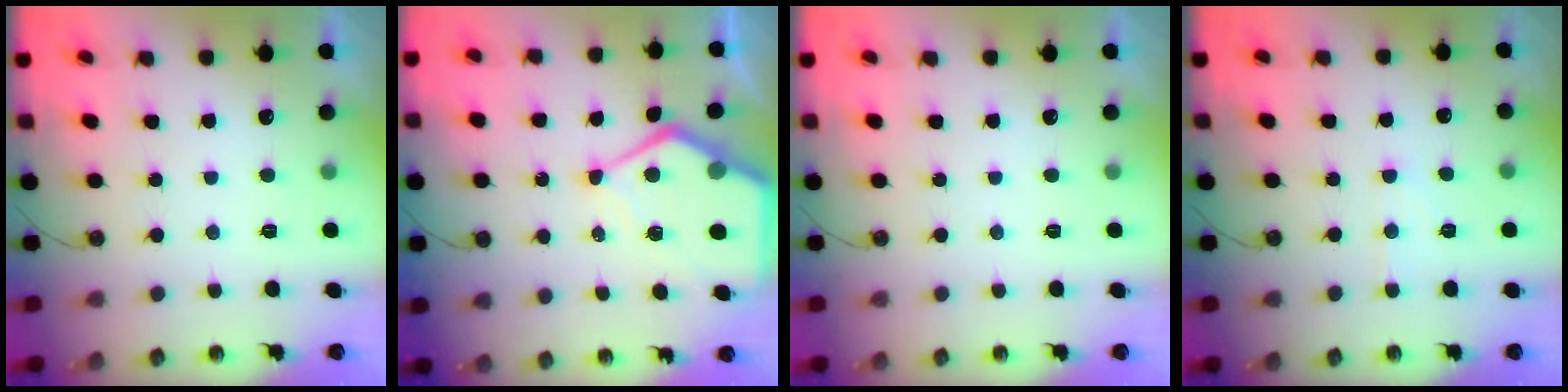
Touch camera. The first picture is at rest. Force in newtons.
{"total": 13.5, "press": 13.4, "slide": 1.4}
{"total": 0.0}
{"total": 4.2, "press": 4.2, "slide": 0.6}